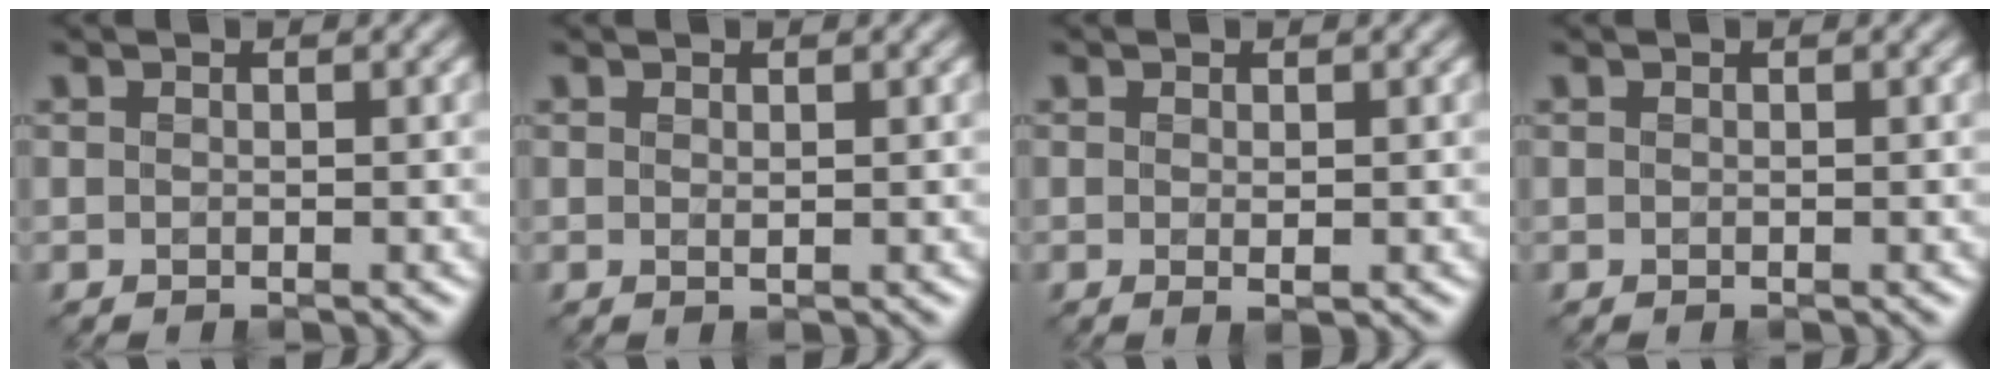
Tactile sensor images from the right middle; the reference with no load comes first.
{"total": 0.0}
{"total": 0.8, "force": [-0.1, 0.2, 0.8], "torque": [-0.015, -0.002, -0.001]}
{"total": 0.0}